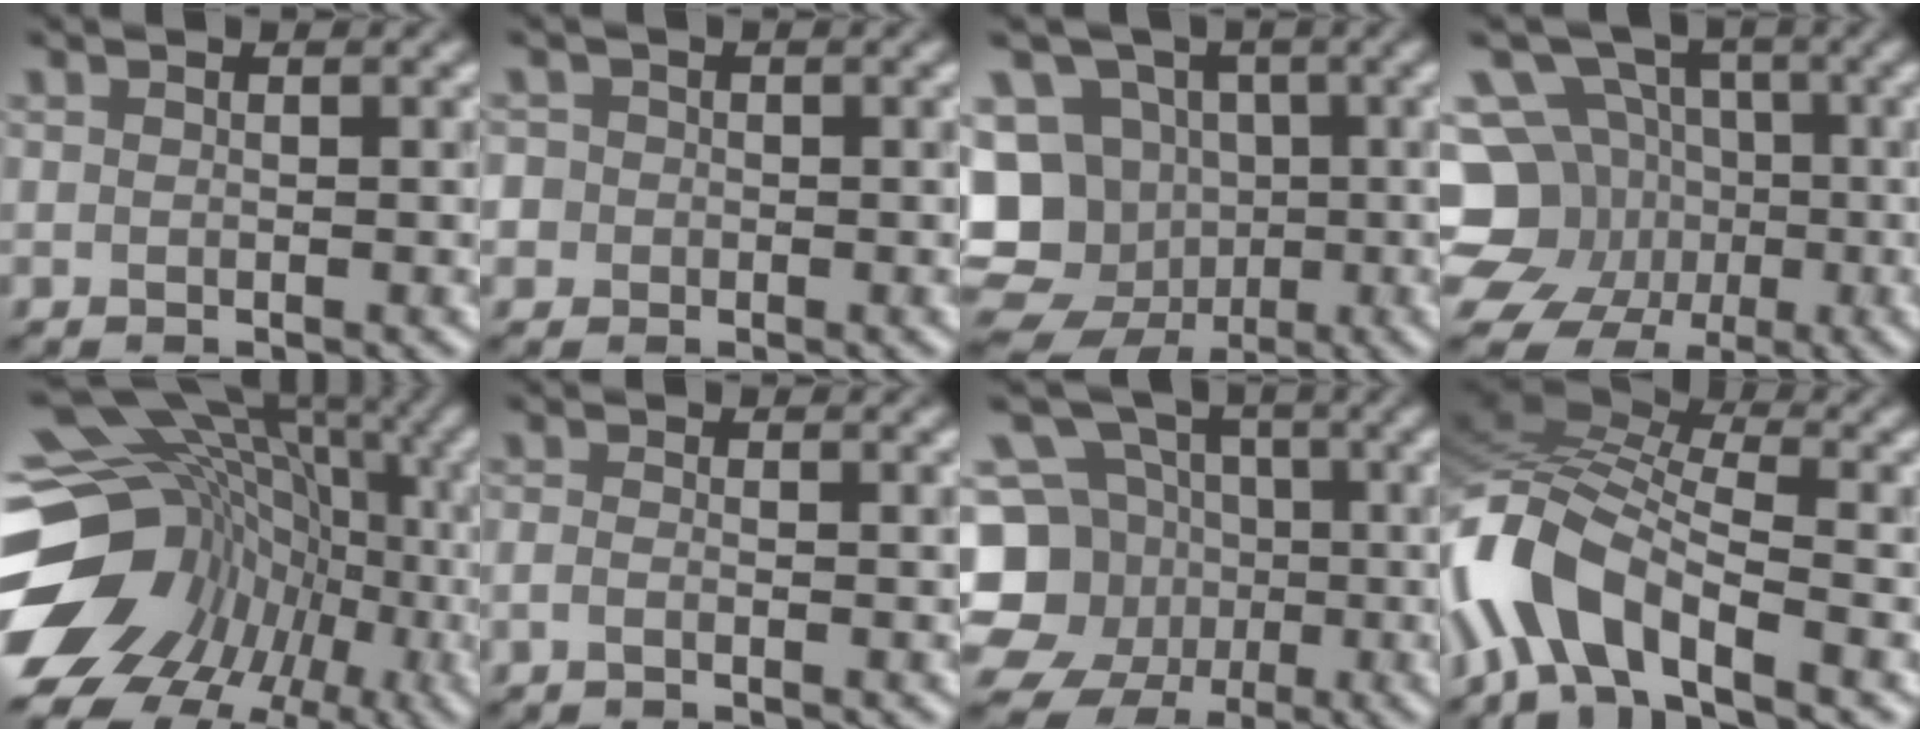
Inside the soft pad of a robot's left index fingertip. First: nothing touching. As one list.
[{"total": 3.2, "force": [-0.1, 3.0, 1.0], "torque": [-0.003, 0.021, -0.031]}, {"total": 15.0, "force": [-3.5, 13.4, 5.5], "torque": [-0.127, -0.003, -0.065]}, {"total": 13.0, "force": [-3.1, 11.9, 4.3], "torque": [-0.114, 0.002, -0.073]}, {"total": 17.9, "force": [-3.1, 14.0, 10.8], "torque": [-0.182, 0.015, -0.026]}, {"total": 1.1, "force": [-0.6, 0.4, 0.8], "torque": [-0.017, -0.004, -0.014]}, {"total": 10.1, "force": [-2.1, 9.2, 3.5], "torque": [-0.081, -0.002, -0.066]}, {"total": 10.3, "force": [-4.4, 4.5, 8.1], "torque": [-0.154, 0.017, -0.100]}]